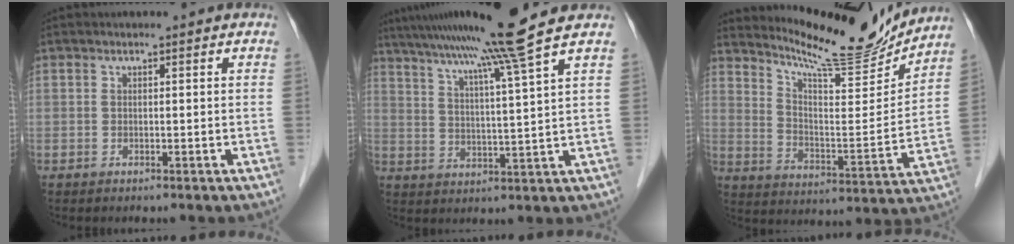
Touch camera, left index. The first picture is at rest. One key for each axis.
{"total": 12.9, "fx": 10.0, "fy": -3.5, "fz": 7.4, "tx": -0.122, "ty": -0.013, "tz": 0.153}
{"total": 15.2, "fx": 14.6, "fy": 0.8, "fz": 4.2, "tx": -0.081, "ty": -0.038, "tz": 0.221}